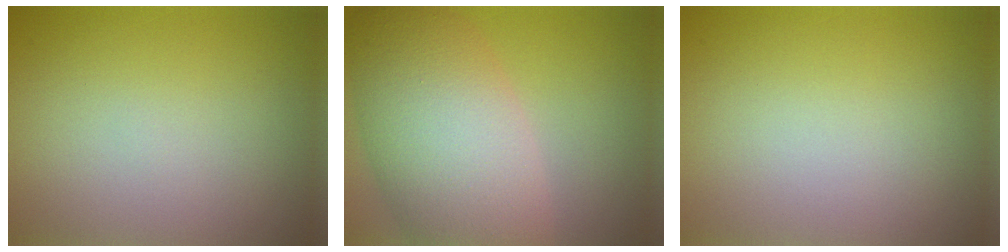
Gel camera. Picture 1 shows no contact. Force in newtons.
{"total": 10.1, "press": 10.1, "slide": 0.7}
{"total": 0.0}